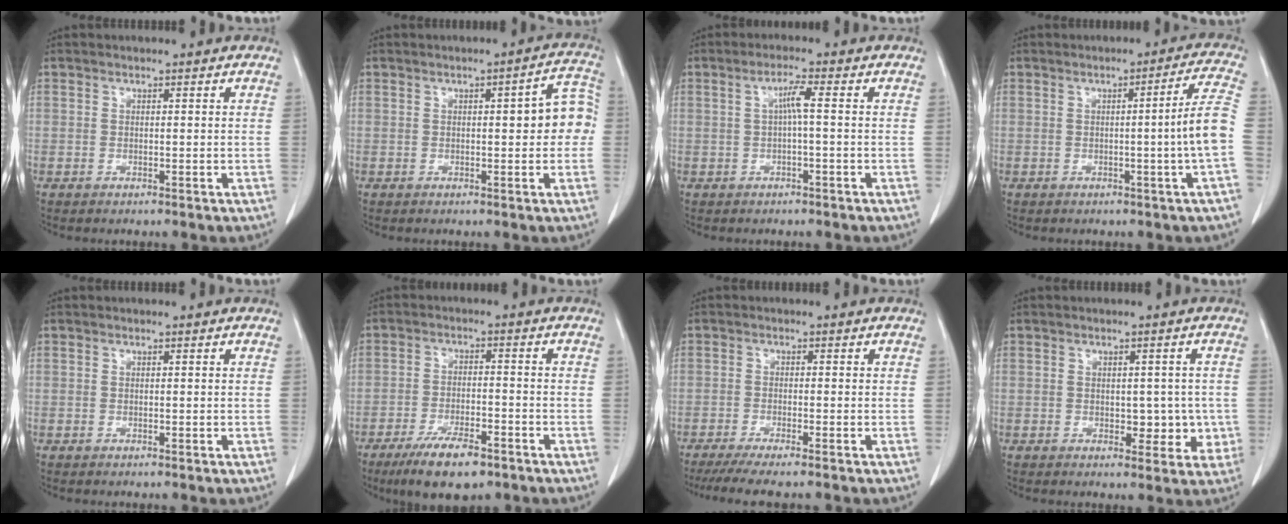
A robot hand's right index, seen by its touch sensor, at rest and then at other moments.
{"total": 6.4, "force": [0.2, 1.7, 6.1], "torque": [-0.070, 0.025, 0.000]}
{"total": 2.8, "force": [0.1, 0.0, 2.8], "torque": [-0.054, 0.007, 0.004]}
{"total": 7.1, "force": [-1.2, -1.8, 6.7], "torque": [-0.085, 0.000, -0.019]}
{"total": 0.0}
{"total": 9.1, "force": [-6.2, 2.6, 6.1], "torque": [-0.110, -0.011, -0.101]}
{"total": 7.2, "force": [-6.0, -0.2, 3.9], "torque": [-0.051, -0.018, -0.096]}
{"total": 4.7, "force": [-0.4, 3.1, 3.5], "torque": [-0.028, 0.008, 0.002]}